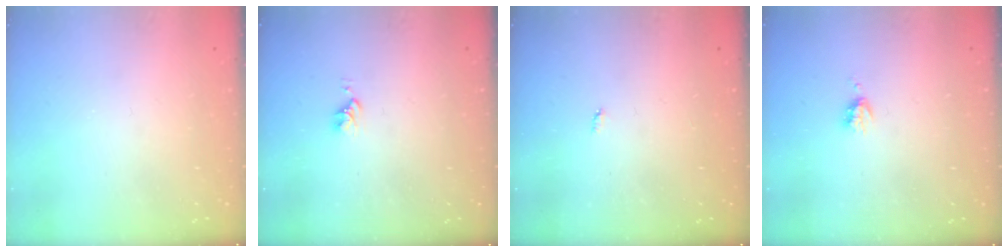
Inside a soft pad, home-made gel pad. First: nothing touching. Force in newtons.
{"total": 2.8, "press": 2.8, "slide": 0.4}
{"total": 2.1, "press": 2.1, "slide": 0.4}
{"total": 3.4, "press": 3.3, "slide": 0.5}